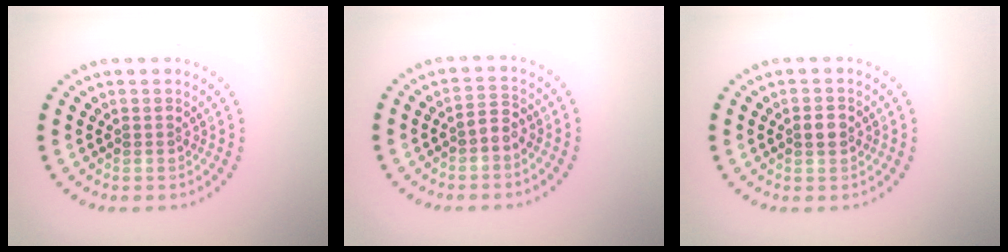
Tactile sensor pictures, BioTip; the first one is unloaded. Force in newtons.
{"total": 1.4, "press": 1.2, "slide": 0.6}
{"total": 1.6, "press": 1.5, "slide": 0.3}